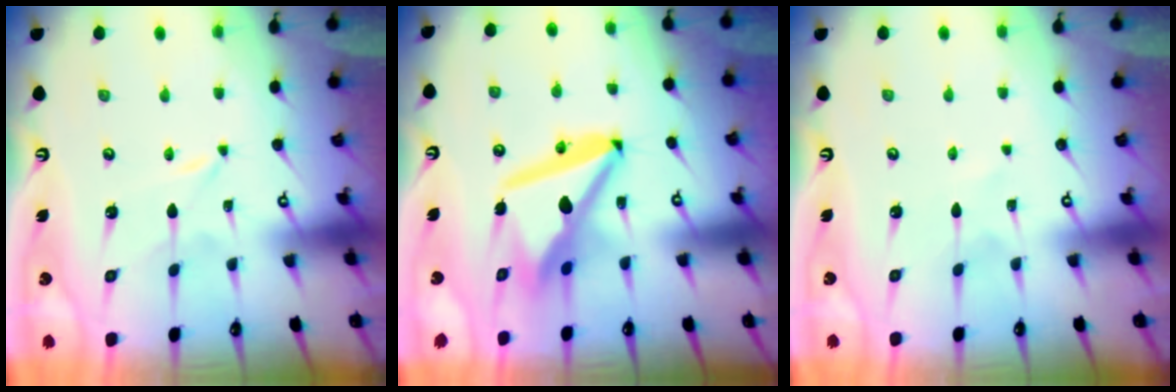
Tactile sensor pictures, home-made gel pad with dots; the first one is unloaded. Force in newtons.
{"total": 14.7, "press": 14.7, "slide": 1.5}
{"total": 1.2, "press": 1.2, "slide": 0.2}